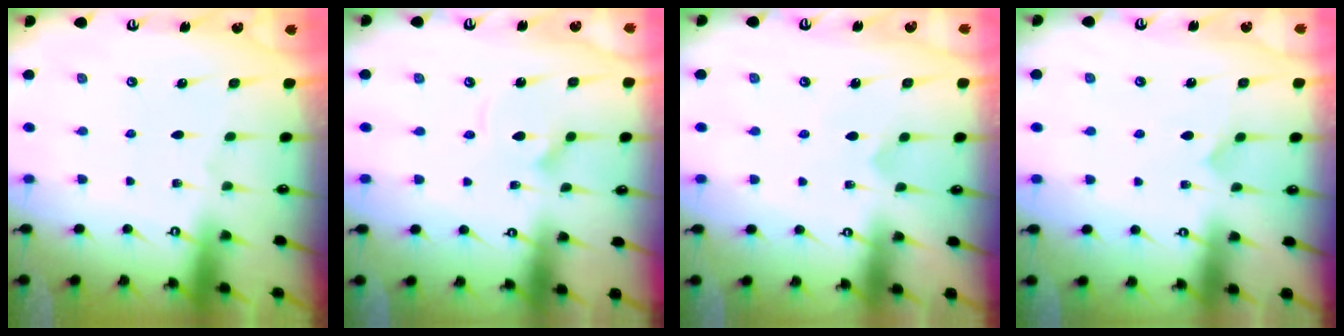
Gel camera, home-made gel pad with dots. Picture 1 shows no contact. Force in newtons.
{"total": 4.2, "press": 4.2, "slide": 0.4}
{"total": 1.5, "press": 1.5, "slide": 0.1}
{"total": 4.3, "press": 4.2, "slide": 0.3}